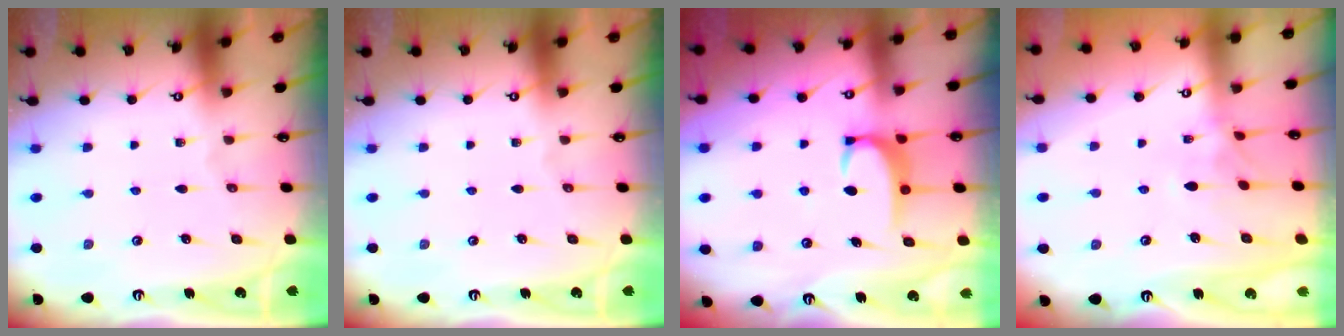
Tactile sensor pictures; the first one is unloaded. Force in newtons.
{"total": 0.0}
{"total": 3.6, "press": 3.5, "slide": 0.4}
{"total": 2.3, "press": 2.2, "slide": 0.8}